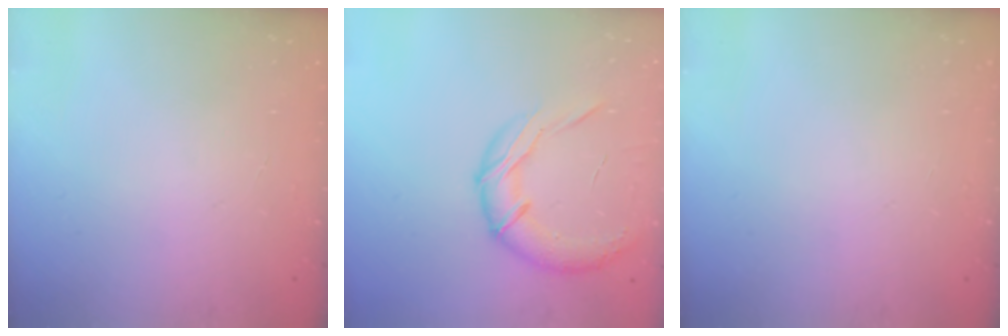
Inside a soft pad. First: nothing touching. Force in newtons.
{"total": 14.9, "press": 14.7, "slide": 2.3}
{"total": 0.0}